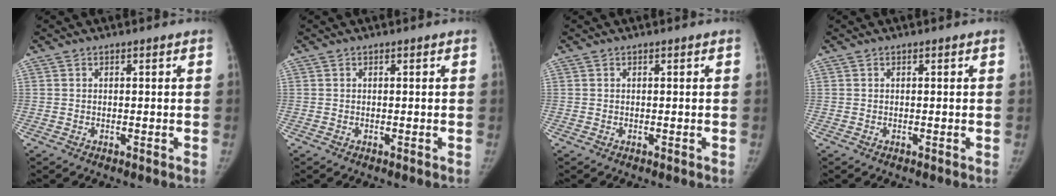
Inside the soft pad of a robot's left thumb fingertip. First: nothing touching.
{"total": 0.0}
{"total": 0.0}
{"total": 0.0}